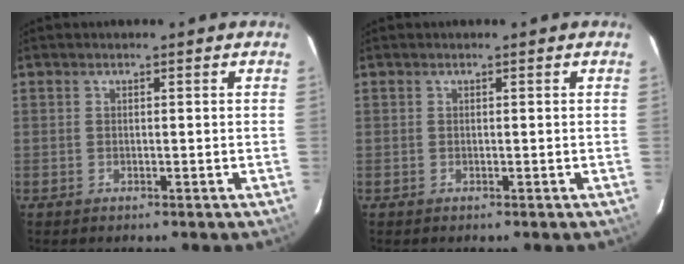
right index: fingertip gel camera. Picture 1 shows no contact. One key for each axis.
{"total": 0.0}